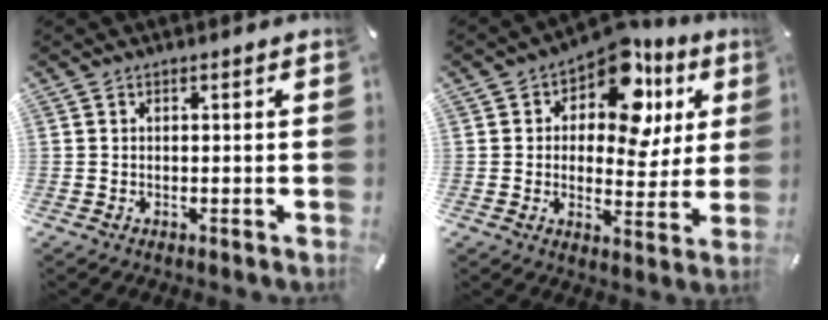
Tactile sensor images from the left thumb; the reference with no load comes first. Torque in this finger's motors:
{"motor_torque": [0.41, 0.31, 0.52, 0.25, 0.09]}